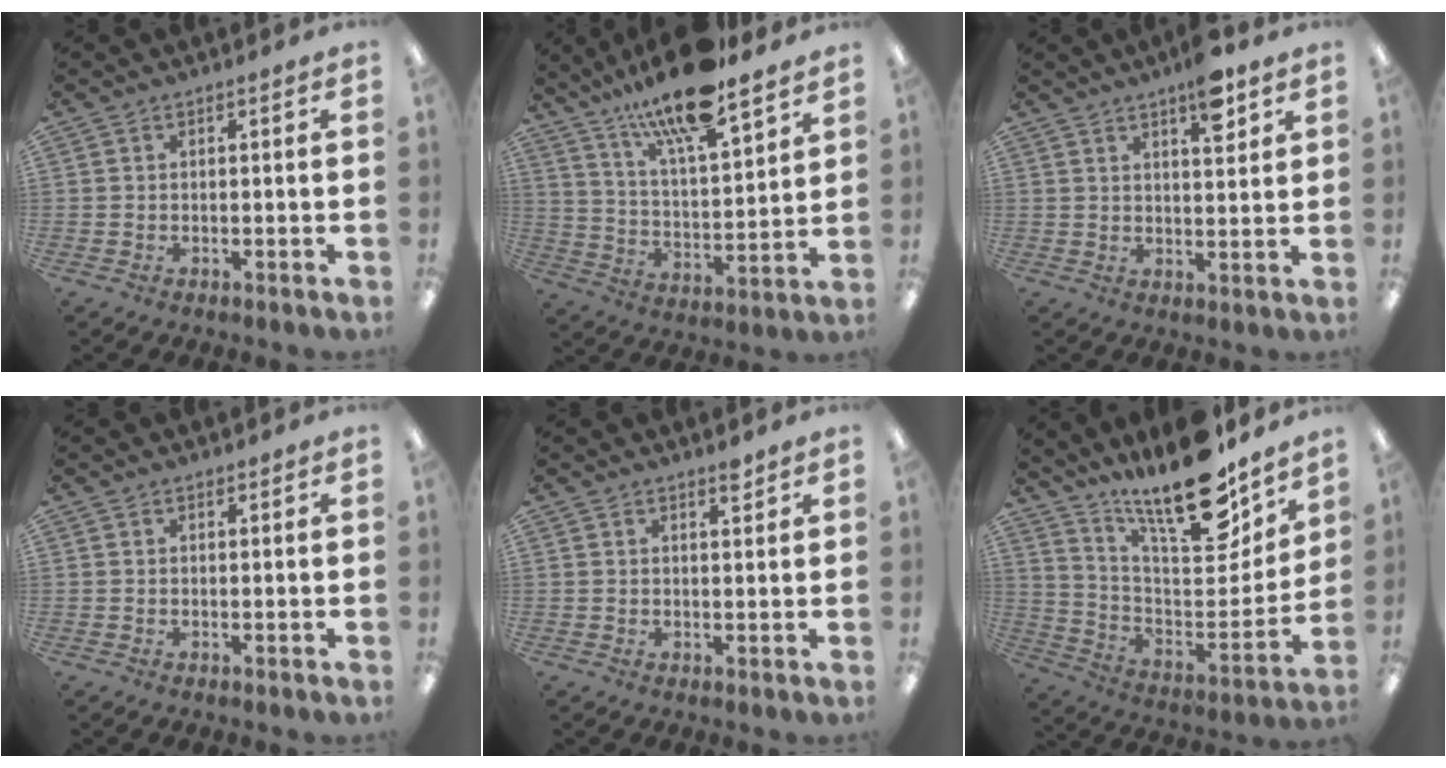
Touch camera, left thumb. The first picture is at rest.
{"total": 17.4, "force": [14.3, 3.7, 9.2], "torque": [-0.169, -0.087, 0.242]}
{"total": 7.7, "force": [5.1, 2.4, 5.2], "torque": [-0.067, -0.027, 0.081]}
{"total": 0.8, "force": [0.8, 0.4, 0.0], "torque": [0.007, -0.004, 0.013]}
{"total": 2.6, "force": [2.3, 0.6, 1.0], "torque": [-0.006, -0.013, 0.038]}
{"total": 21.6, "force": [17.3, 5.8, 11.5], "torque": [-0.169, -0.135, 0.289]}